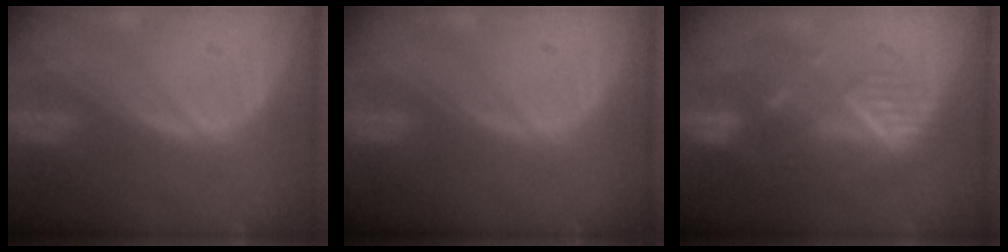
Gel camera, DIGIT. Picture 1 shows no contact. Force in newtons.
{"total": 0.0}
{"total": 9.0, "press": 7.9, "slide": 4.4}